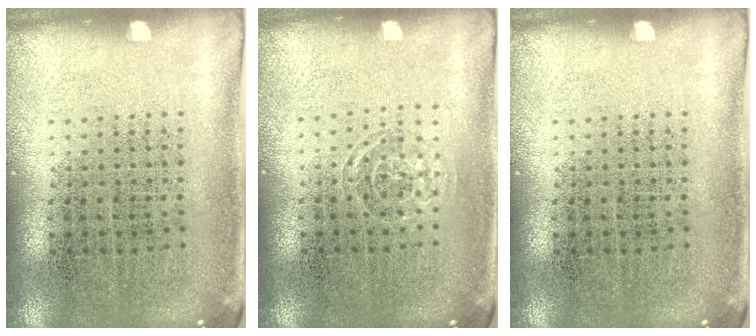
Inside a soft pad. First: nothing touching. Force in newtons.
{"total": 0.8, "press": 0.6, "slide": 0.6}
{"total": 0.0}